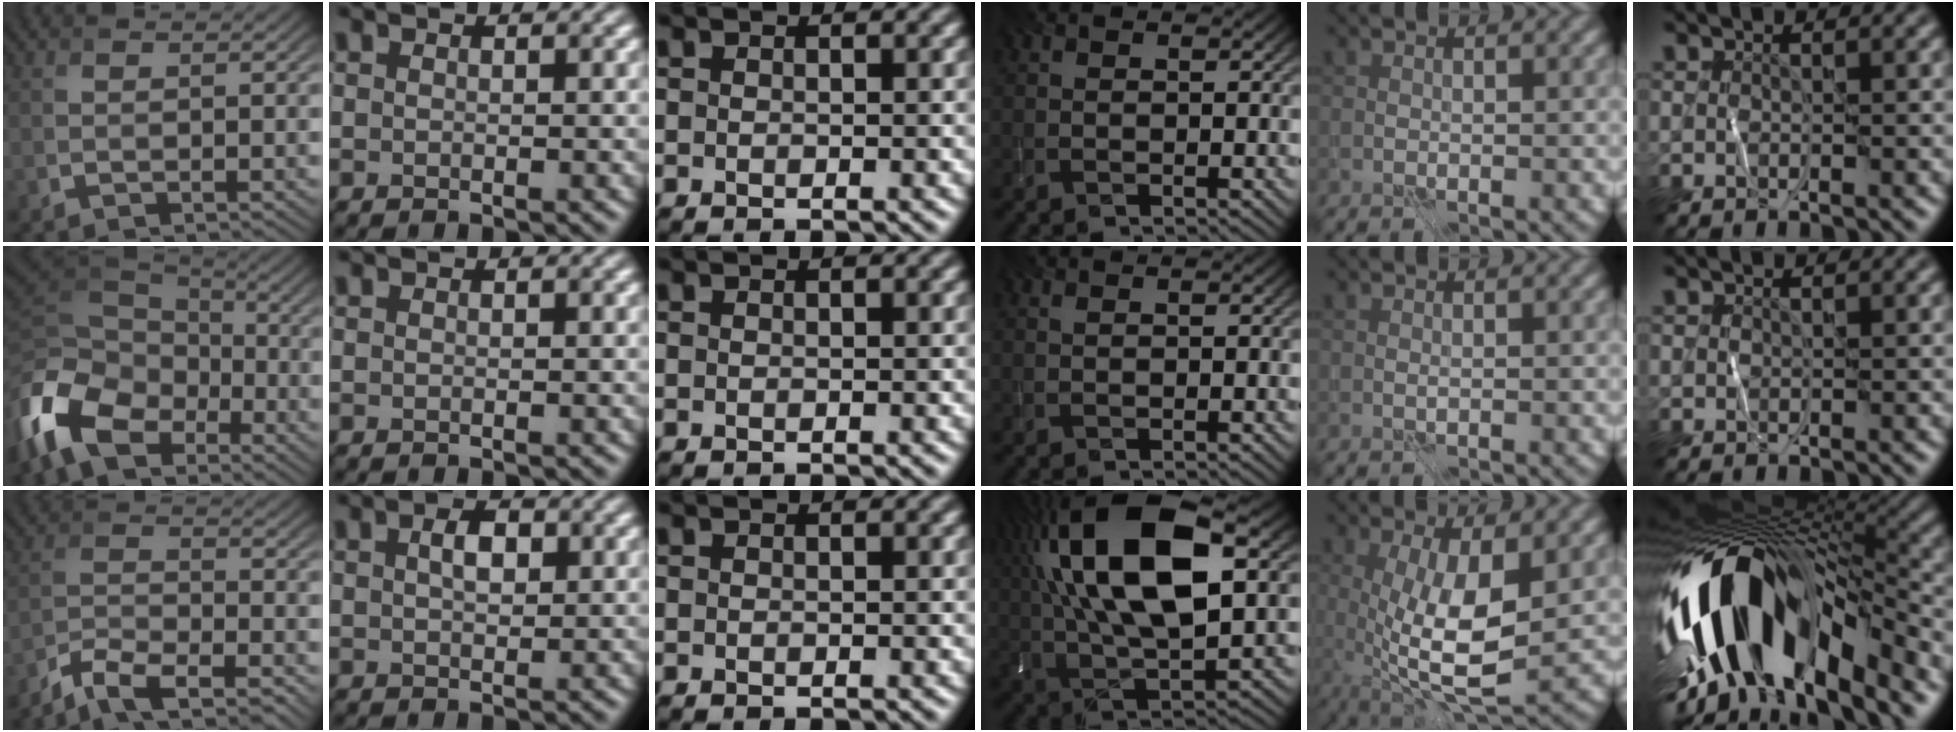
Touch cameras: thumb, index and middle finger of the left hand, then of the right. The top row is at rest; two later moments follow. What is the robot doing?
{"motion": "wipe", "object": "whiteboard"}